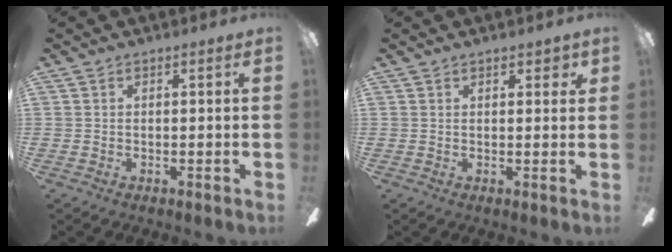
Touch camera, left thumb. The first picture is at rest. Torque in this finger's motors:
{"motor_torque": [-0.10, 0.09, -0.44, 0.35, 0.02]}